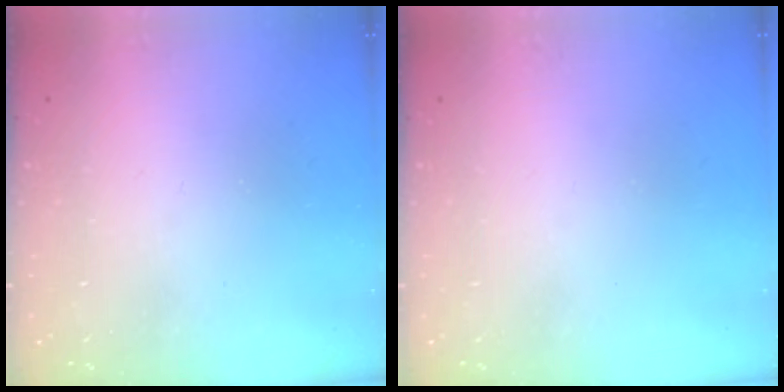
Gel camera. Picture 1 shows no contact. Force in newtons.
{"total": 0.0}